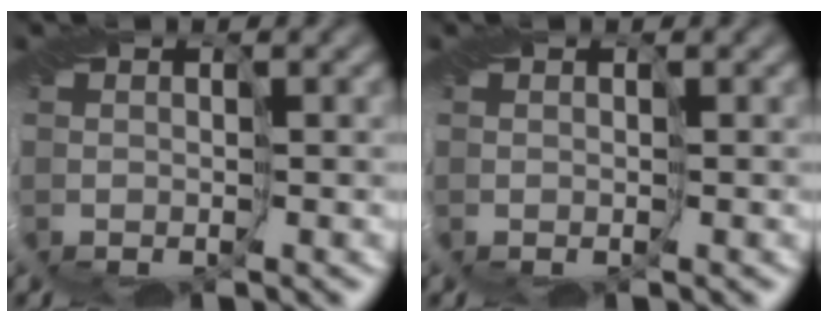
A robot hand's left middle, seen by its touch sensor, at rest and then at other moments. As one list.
[{"total": 0.0}]